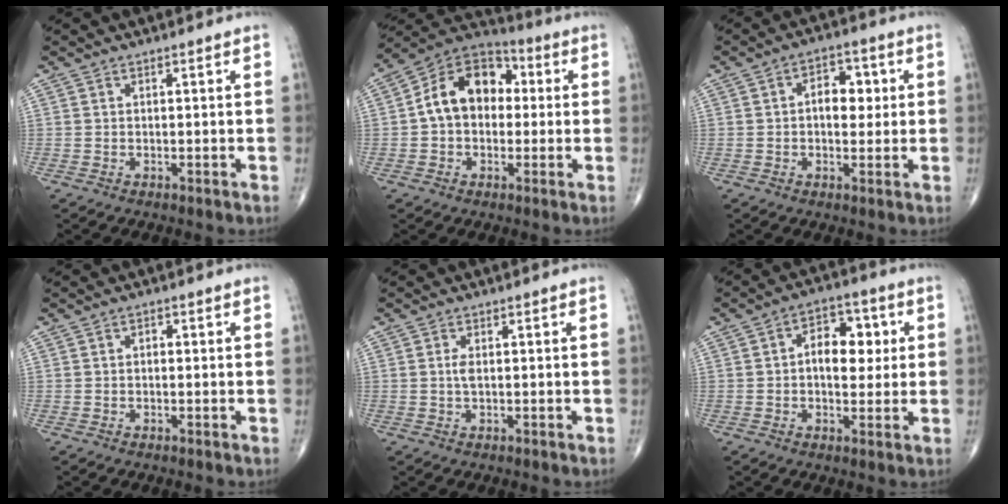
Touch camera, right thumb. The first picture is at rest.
{"total": 13.7, "force": [0.9, 9.9, 9.4], "torque": [-0.128, 0.036, 0.000]}
{"total": 6.6, "force": [0.8, 4.2, 5.0], "torque": [-0.046, 0.009, 0.005]}
{"total": 0.9, "force": [0.1, 0.6, 0.7], "torque": [-0.008, 0.002, -0.001]}
{"total": 1.5, "force": [0.2, 0.6, 1.4], "torque": [-0.031, -0.001, 0.005]}
{"total": 9.3, "force": [1.2, 5.9, 7.1], "torque": [-0.072, 0.013, 0.013]}